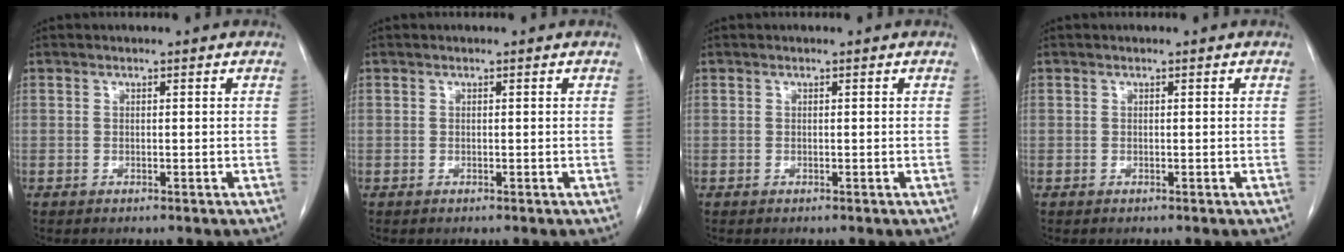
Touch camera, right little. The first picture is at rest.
{"total": 0.0}
{"total": 0.0}
{"total": 0.0}